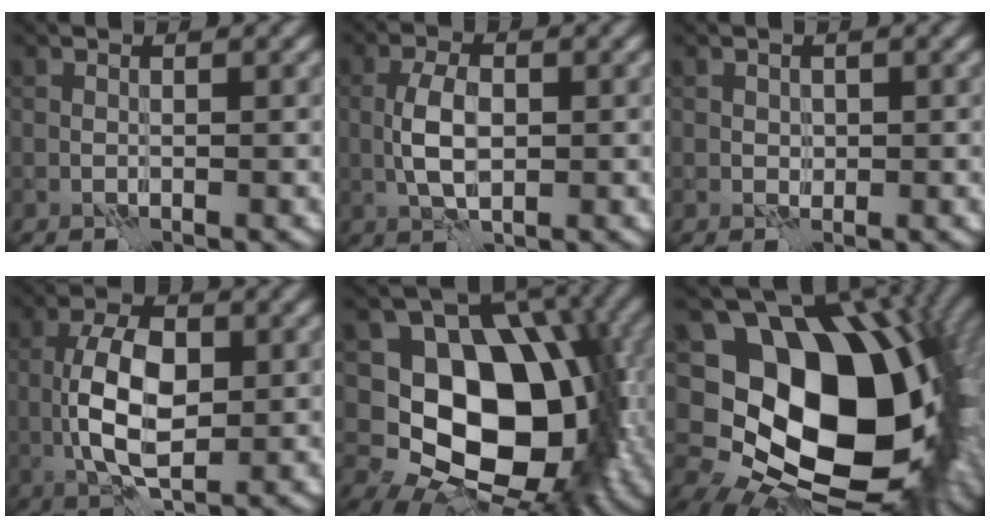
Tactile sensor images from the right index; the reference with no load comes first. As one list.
[{"total": 3.8, "force": [-0.4, 2.0, 3.2], "torque": [-0.066, 0.002, -0.007]}, {"total": 1.1, "force": [0.0, 1.0, 0.3], "torque": [-0.006, -0.001, 0.002]}, {"total": 6.9, "force": [-0.4, 3.5, 6.0], "torque": [-0.120, 0.001, -0.009]}, {"total": 13.5, "force": [-1.3, 9.5, 9.6], "torque": [-0.109, -0.016, -0.025]}, {"total": 18.7, "force": [0.9, 12.4, 13.9], "torque": [-0.221, -0.025, 0.054]}]